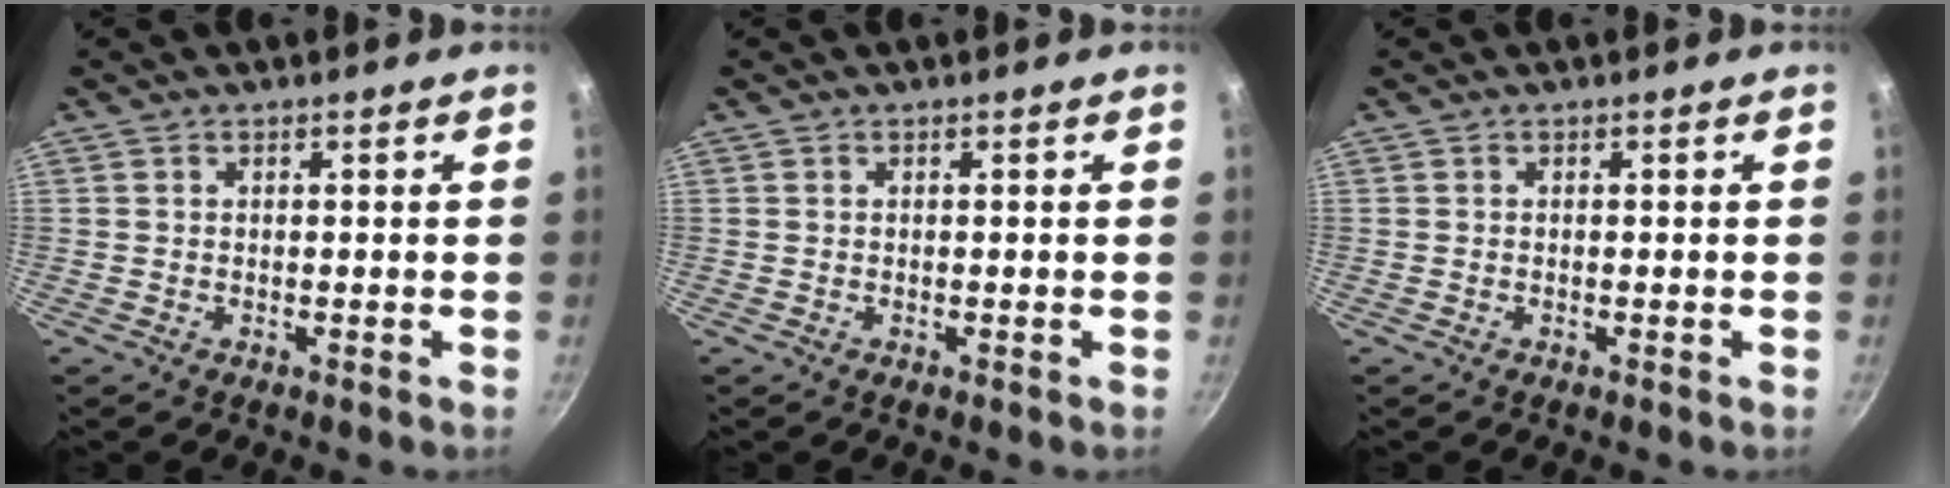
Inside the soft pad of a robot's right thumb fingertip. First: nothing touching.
{"total": 0.0}
{"total": 0.0}